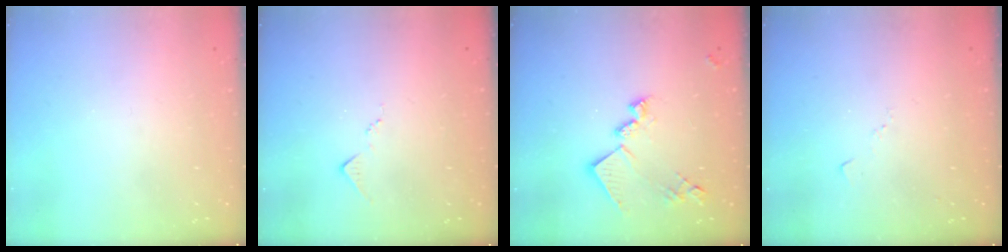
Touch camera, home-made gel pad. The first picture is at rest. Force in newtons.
{"total": 7.0, "press": 7.0, "slide": 0.3}
{"total": 14.8, "press": 14.8, "slide": 0.5}
{"total": 6.3, "press": 6.2, "slide": 0.6}